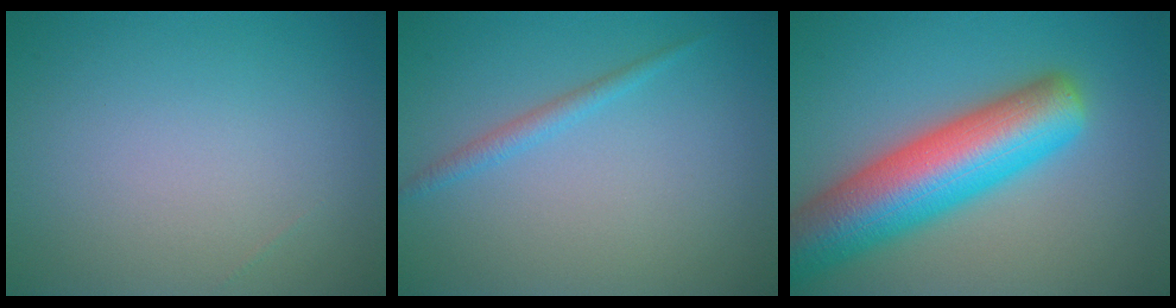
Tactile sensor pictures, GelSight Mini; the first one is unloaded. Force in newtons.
{"total": 1.3, "press": 1.3, "slide": 0.1}
{"total": 10.8, "press": 10.8, "slide": 0.4}